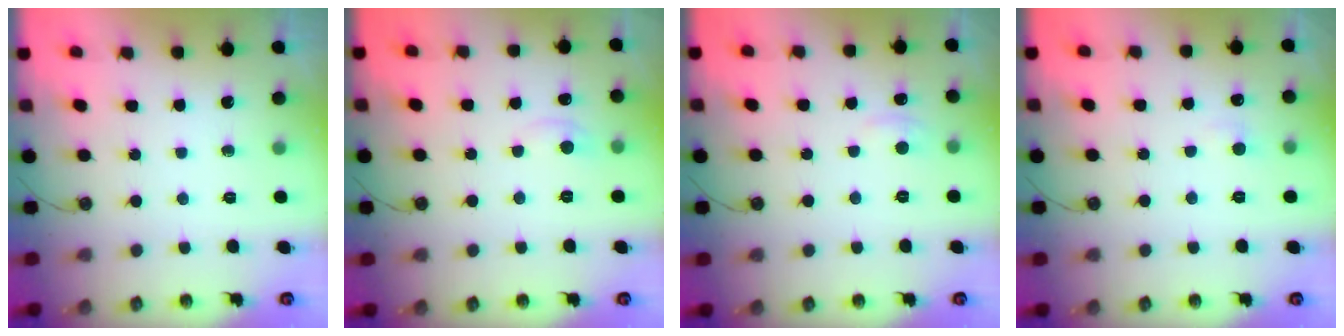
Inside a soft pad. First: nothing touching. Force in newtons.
{"total": 1.3, "press": 1.3, "slide": 0.4}
{"total": 3.1, "press": 3.0, "slide": 0.3}
{"total": 1.5, "press": 1.4, "slide": 0.6}